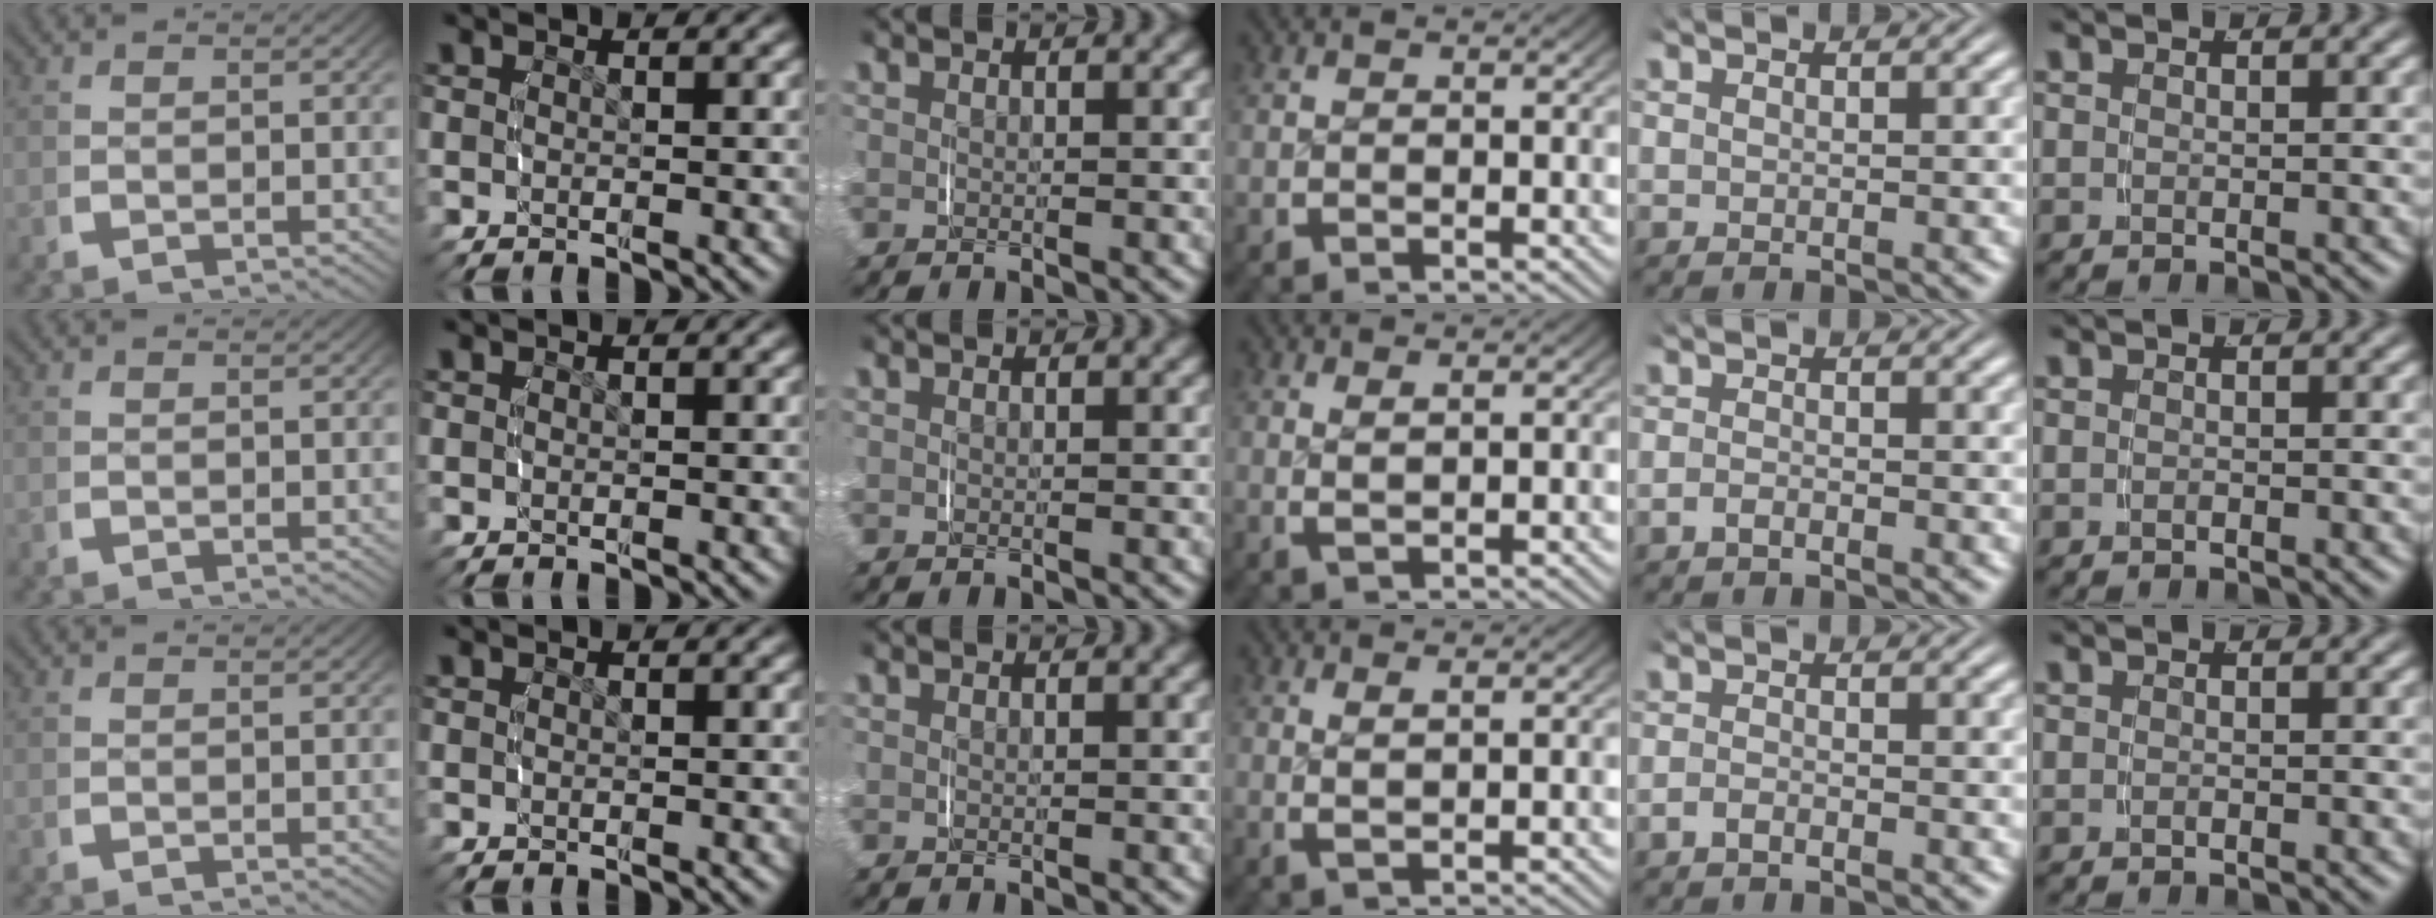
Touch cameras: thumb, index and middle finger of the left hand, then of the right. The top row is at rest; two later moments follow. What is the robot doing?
{"motion": "lift_and_place", "object": "pen bag"}